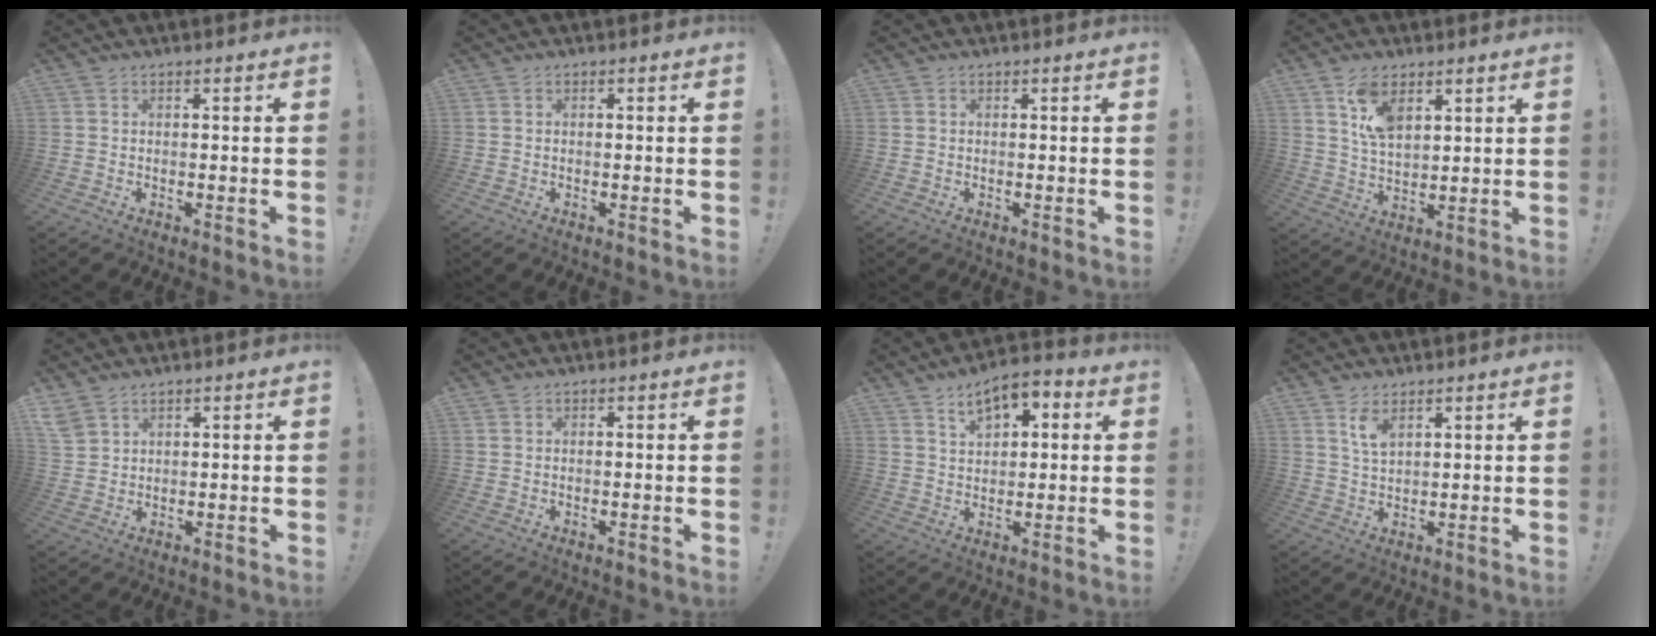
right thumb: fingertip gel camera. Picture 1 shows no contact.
{"total": 0.0}
{"total": 0.0}
{"total": 9.2, "force": [5.3, 4.7, 5.9], "torque": [-0.110, -0.013, 0.099]}
{"total": 4.7, "force": [3.6, 2.6, 1.6], "torque": [-0.032, -0.014, 0.071]}
{"total": 0.6, "force": [0.5, 0.4, -0.1], "torque": [0.010, -0.002, 0.007]}
{"total": 8.0, "force": [4.2, 4.7, 5.0], "torque": [-0.073, -0.013, 0.073]}
{"total": 5.2, "force": [3.3, 2.3, 3.3], "torque": [-0.055, -0.018, 0.057]}